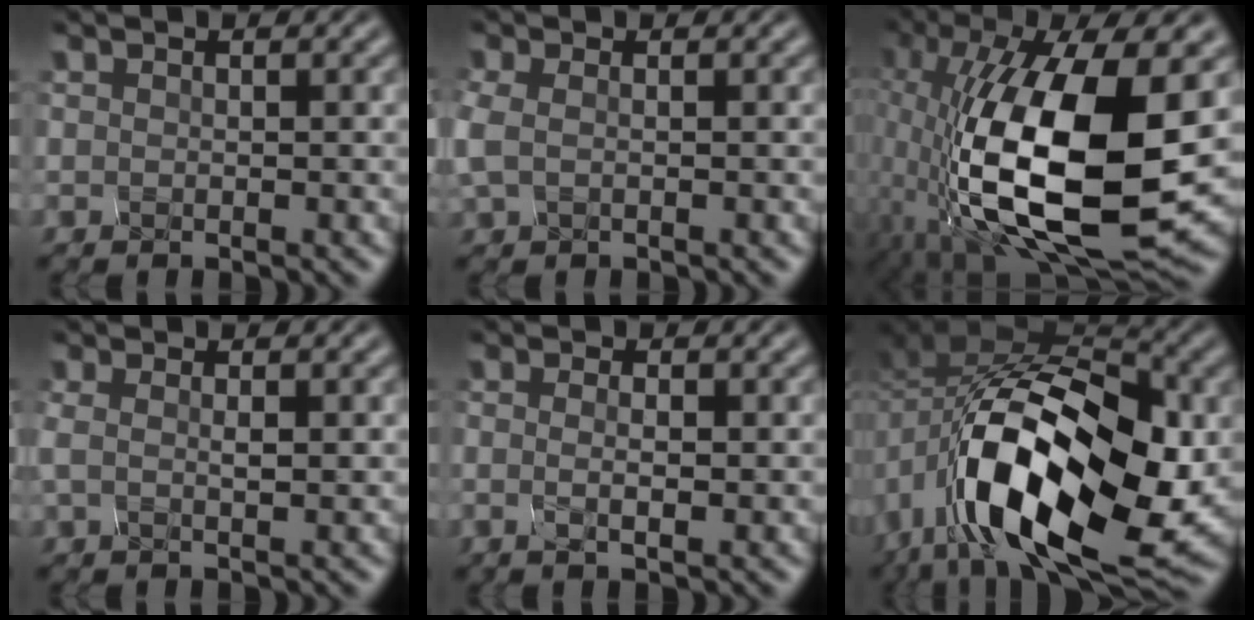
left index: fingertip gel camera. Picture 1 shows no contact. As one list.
[{"total": 0.6, "force": [0.1, 0.3, 0.5], "torque": [-0.029, 0.003, 0.007]}, {"total": 15.2, "force": [-0.9, 6.9, 13.5], "torque": [-0.278, -0.010, -0.010]}, {"total": 1.0, "force": [0.2, 0.0, 1.0], "torque": [-0.026, -0.001, 0.010]}, {"total": 1.4, "force": [-0.2, 0.3, 1.3], "torque": [-0.026, -0.001, 0.000]}, {"total": 16.3, "force": [-4.4, 10.4, 11.8], "torque": [-0.215, -0.018, -0.061]}]